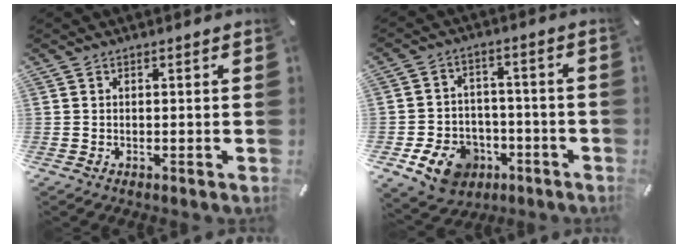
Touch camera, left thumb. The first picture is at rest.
{"total": 10.6, "force": [-5.4, 8.2, 4.1], "torque": [-0.065, 0.041, -0.091]}